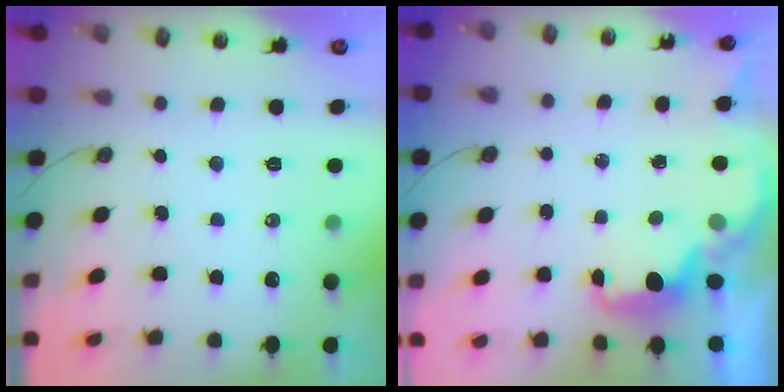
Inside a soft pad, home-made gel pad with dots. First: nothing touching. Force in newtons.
{"total": 2.3, "press": 2.1, "slide": 0.8}